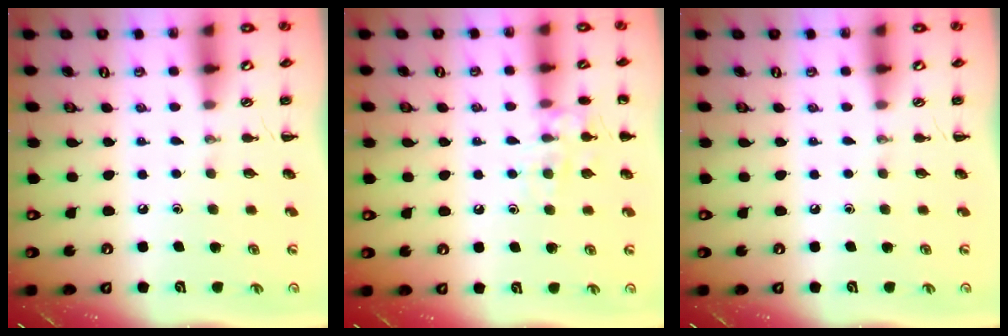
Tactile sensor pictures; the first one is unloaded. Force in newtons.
{"total": 9.5, "press": 9.5, "slide": 0.6}
{"total": 0.0}